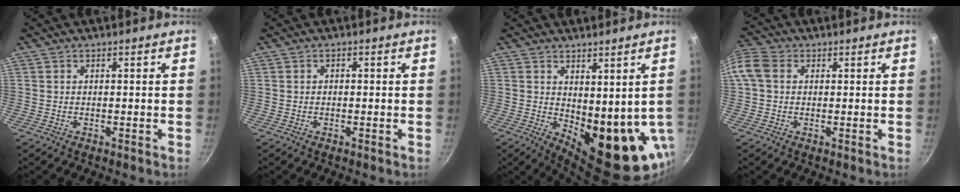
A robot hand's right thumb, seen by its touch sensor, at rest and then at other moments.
{"total": 0.6, "force": [-0.2, 0.5, 0.2], "torque": [-0.003, 0.004, -0.002]}
{"total": 14.3, "force": [0.4, 7.0, 12.4], "torque": [-0.135, -0.032, 0.027]}
{"total": 9.7, "force": [1.7, 7.7, 5.7], "torque": [-0.134, 0.029, 0.018]}